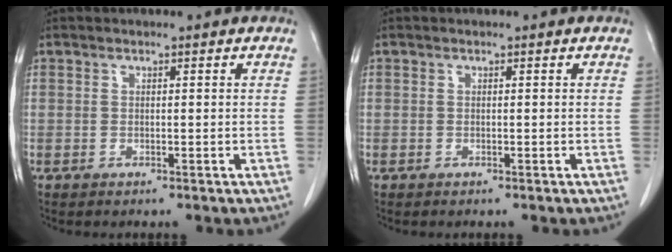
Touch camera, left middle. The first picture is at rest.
{"total": 0.0}